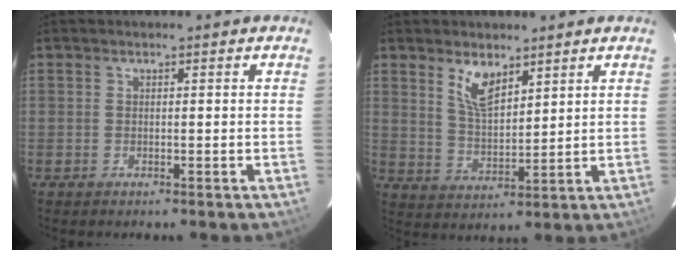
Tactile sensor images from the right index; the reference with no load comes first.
{"total": 6.6, "force": [4.3, 2.7, 4.3], "torque": [-0.077, -0.001, 0.087]}